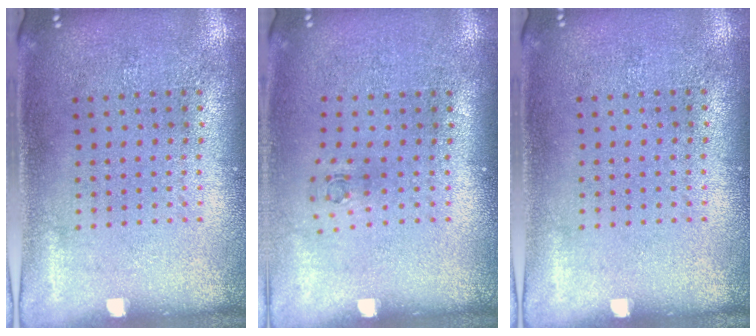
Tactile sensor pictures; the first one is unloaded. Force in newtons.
{"total": 0.6, "press": 0.3, "slide": 0.5}
{"total": 0.0}